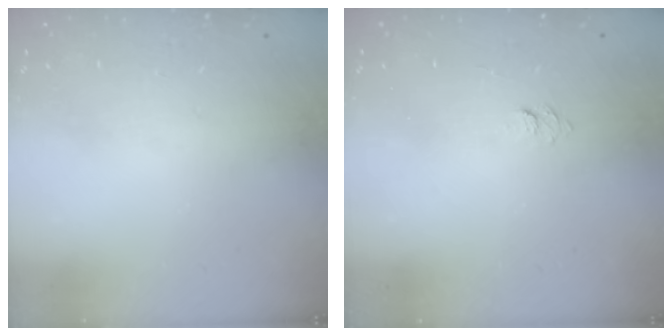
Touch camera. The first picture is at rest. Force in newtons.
{"total": 3.5, "press": 3.5, "slide": 0.3}